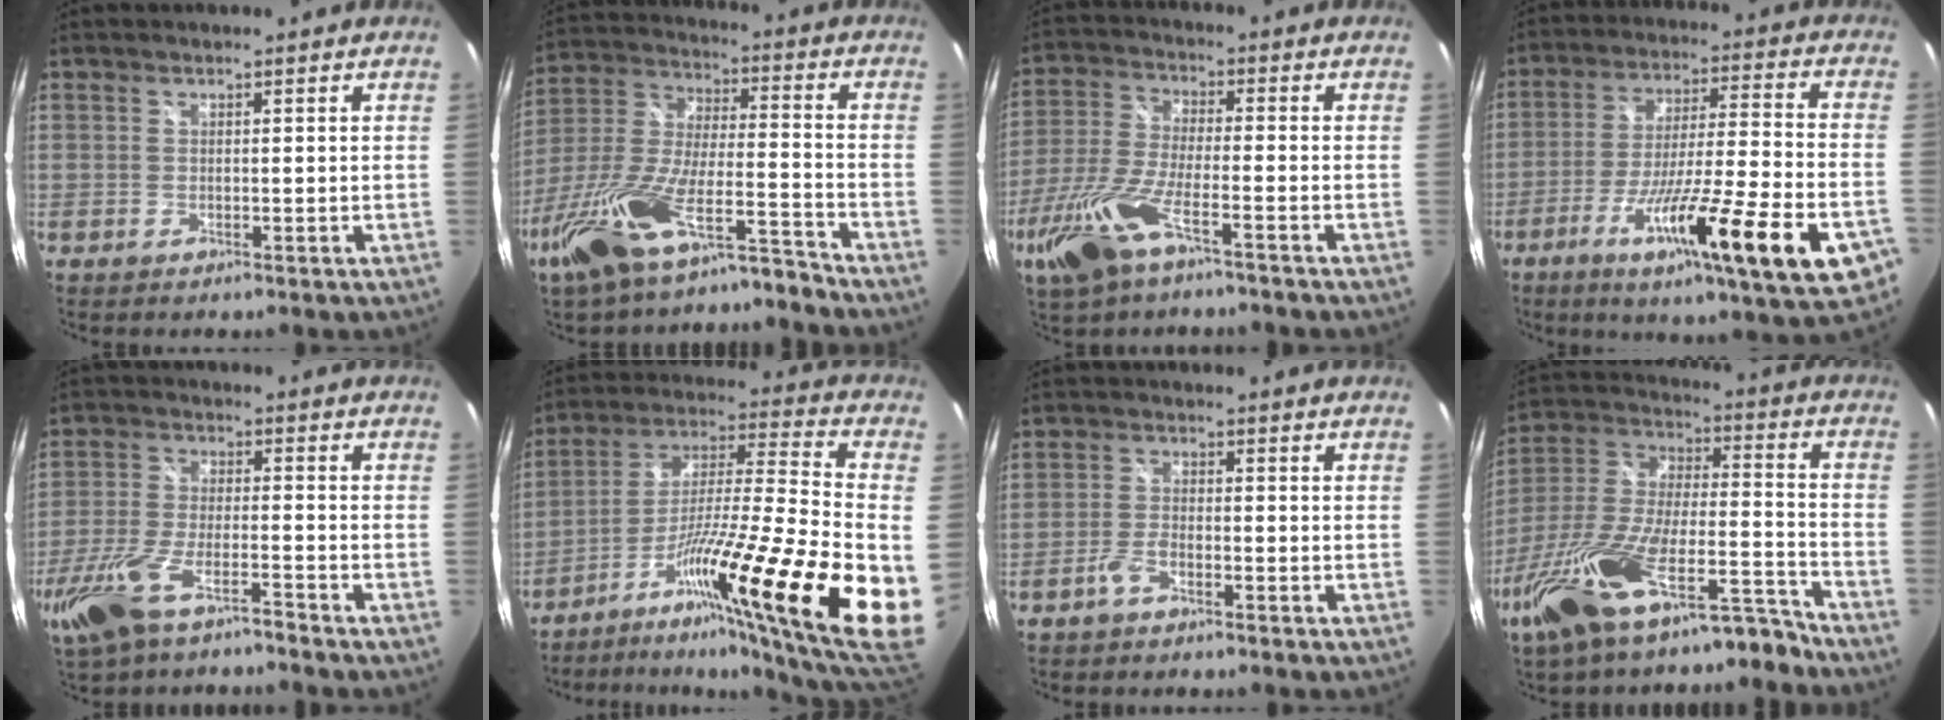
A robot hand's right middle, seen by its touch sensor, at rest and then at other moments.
{"total": 16.6, "force": [-13.1, 2.8, 9.8], "torque": [-0.209, -0.017, -0.249]}
{"total": 12.3, "force": [-7.2, 3.5, 9.4], "torque": [-0.216, -0.022, -0.141]}
{"total": 23.4, "force": [-11.6, 2.1, 20.2], "torque": [-0.333, -0.074, -0.184]}
{"total": 11.7, "force": [-8.7, 3.0, 7.2], "torque": [-0.169, -0.024, -0.165]}
{"total": 22.3, "force": [-9.1, 0.1, 20.3], "torque": [-0.315, -0.040, -0.152]}
{"total": 3.3, "force": [-2.4, 1.2, 1.9], "torque": [-0.055, 0.003, -0.049]}
{"total": 22.3, "force": [-16.4, 6.1, 13.9], "torque": [-0.267, -0.015, -0.285]}